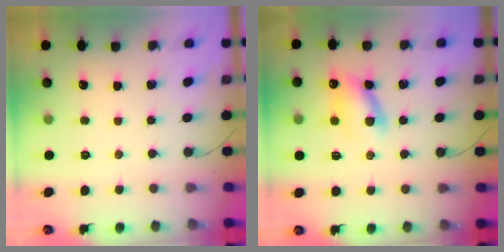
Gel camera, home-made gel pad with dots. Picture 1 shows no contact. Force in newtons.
{"total": 10.4, "press": 10.3, "slide": 1.3}